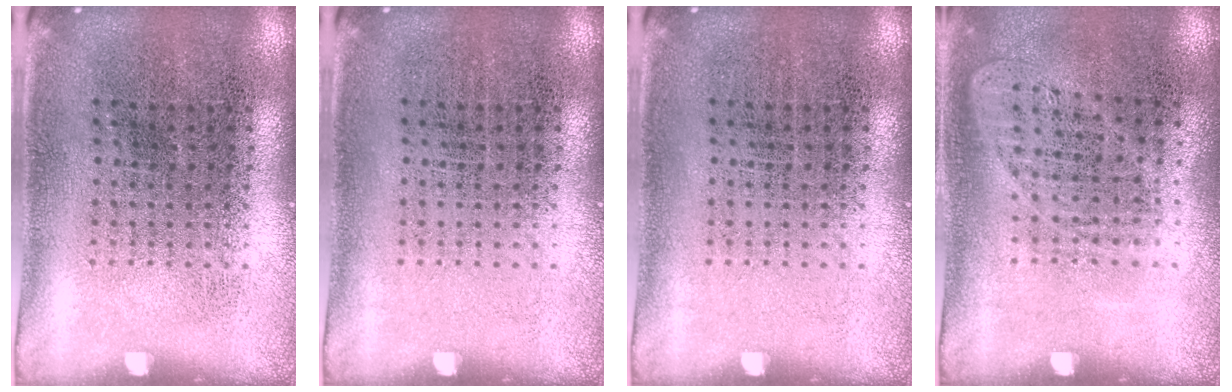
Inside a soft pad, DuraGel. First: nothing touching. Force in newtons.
{"total": 0.0}
{"total": 0.0}
{"total": 0.9, "press": 0.9, "slide": 0.3}